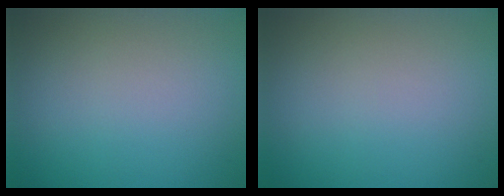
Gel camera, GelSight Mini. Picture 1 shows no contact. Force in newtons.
{"total": 0.0}